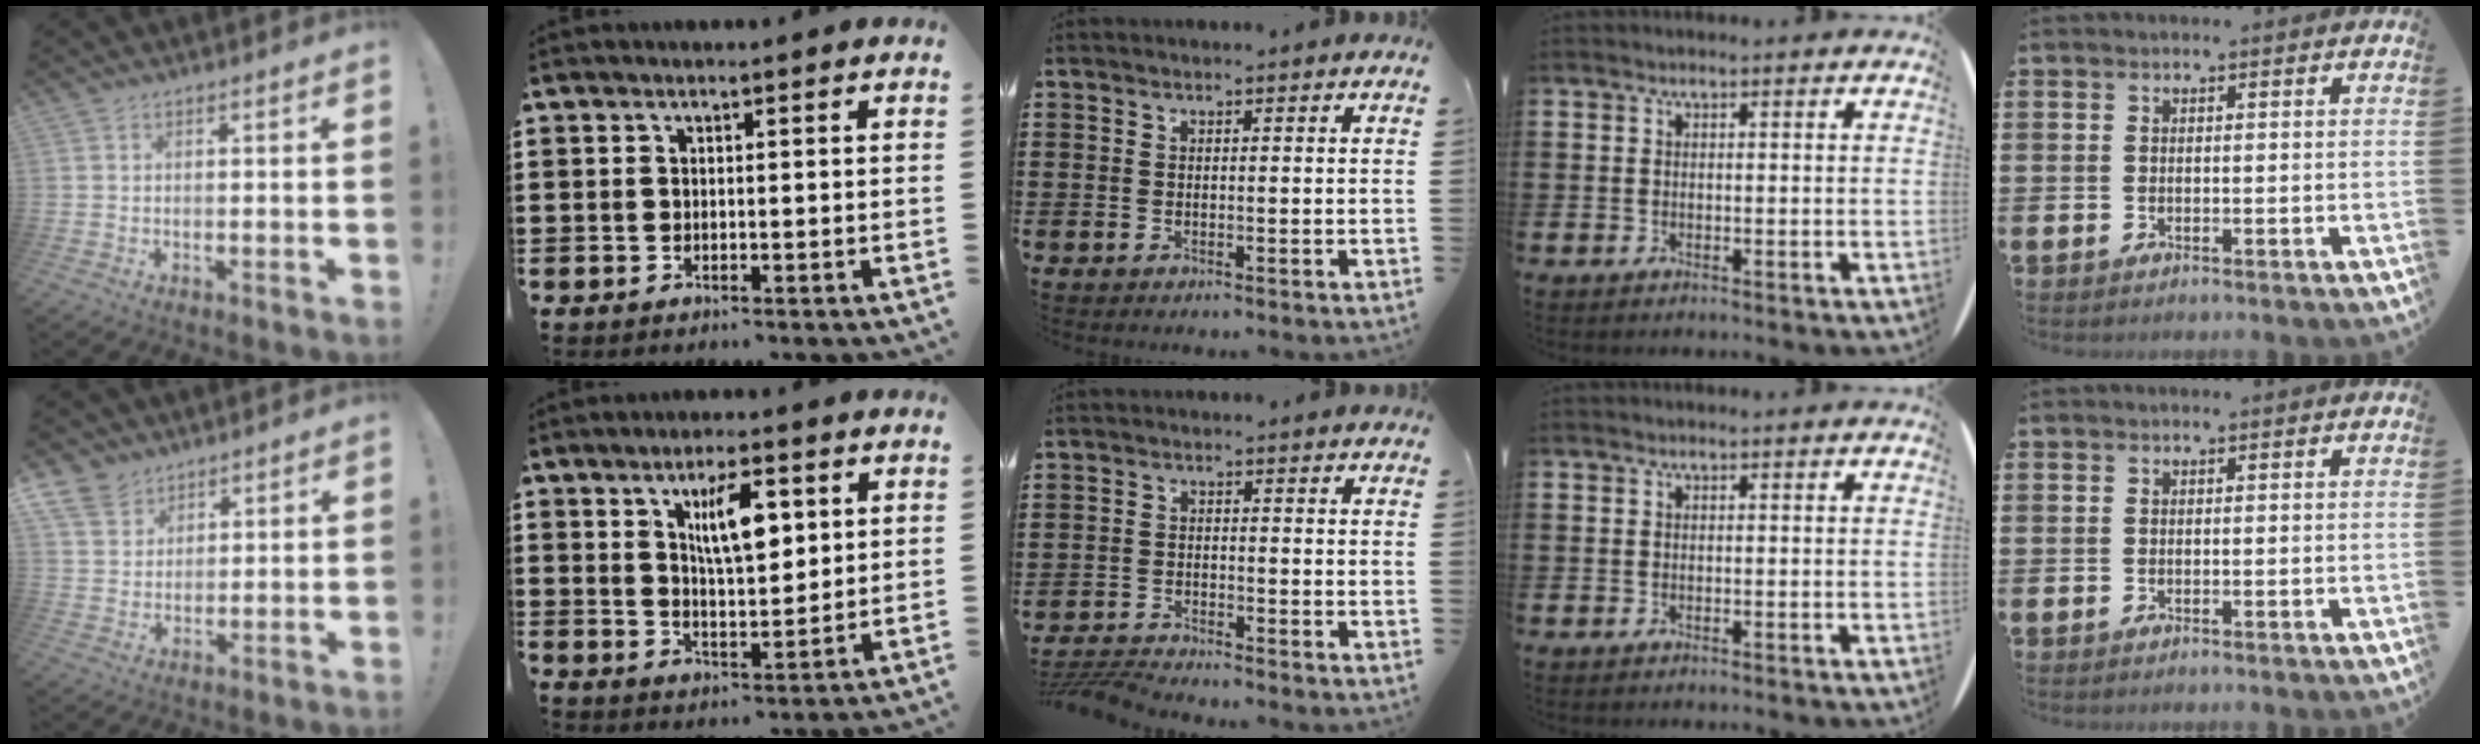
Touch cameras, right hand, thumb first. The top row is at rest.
{"thumb": {"total": 7.7, "force": [5.5, 5.1, 1.6], "torque": [-0.030, -0.034, 0.110]}, "index": {"total": 7.8, "force": [3.0, 2.8, 6.6], "torque": [-0.120, 0.003, 0.047]}, "middle": {"total": 3.7, "force": [-3.6, 0.1, 0.8], "torque": [-0.028, -0.006, -0.079]}}